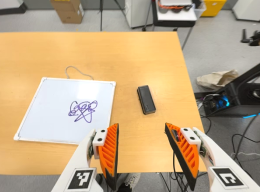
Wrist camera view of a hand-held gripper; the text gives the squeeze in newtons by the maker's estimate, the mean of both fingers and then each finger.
{"total": 0.0}